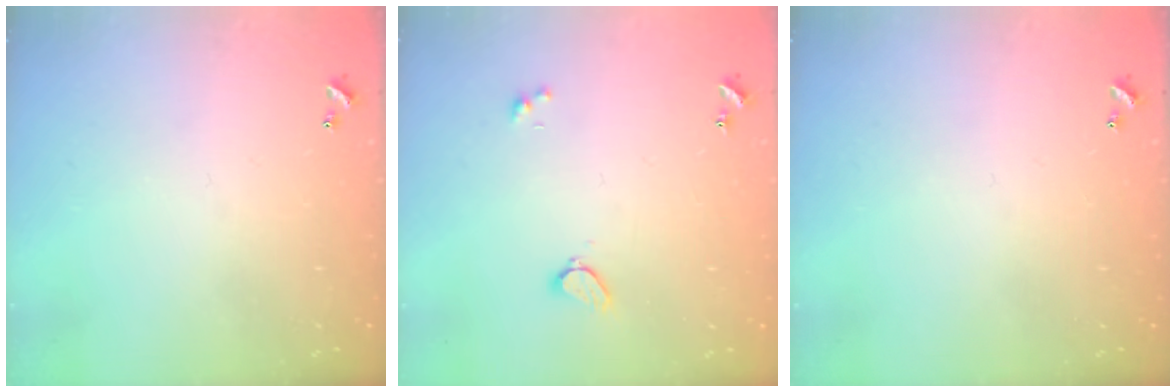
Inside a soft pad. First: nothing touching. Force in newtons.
{"total": 2.0, "press": 2.0, "slide": 0.5}
{"total": 0.0}